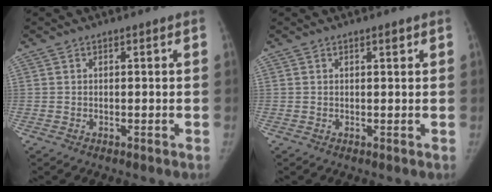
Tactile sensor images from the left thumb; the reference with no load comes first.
{"total": 0.8, "force": [0.5, 0.3, 0.5], "torque": [-0.004, -0.001, 0.009]}